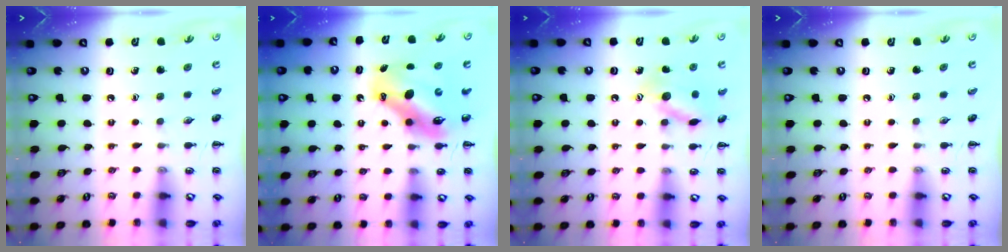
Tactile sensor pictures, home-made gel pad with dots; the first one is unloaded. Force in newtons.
{"total": 10.2, "press": 9.9, "slide": 2.6}
{"total": 12.1, "press": 12.1, "slide": 0.5}
{"total": 0.0}